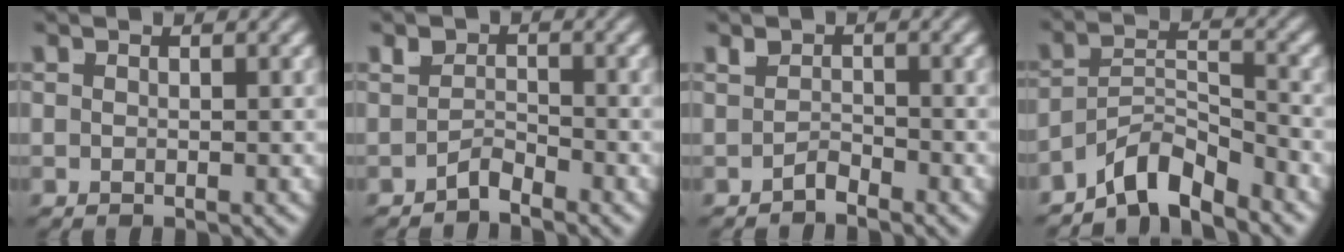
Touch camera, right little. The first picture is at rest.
{"total": 1.8, "force": [-1.8, -0.1, 0.0], "torque": [0.009, -0.007, -0.030]}
{"total": 1.4, "force": [-1.3, -0.4, -0.2], "torque": [0.011, -0.007, -0.020]}
{"total": 6.9, "force": [-4.9, 3.3, 3.5], "torque": [-0.049, -0.024, -0.075]}